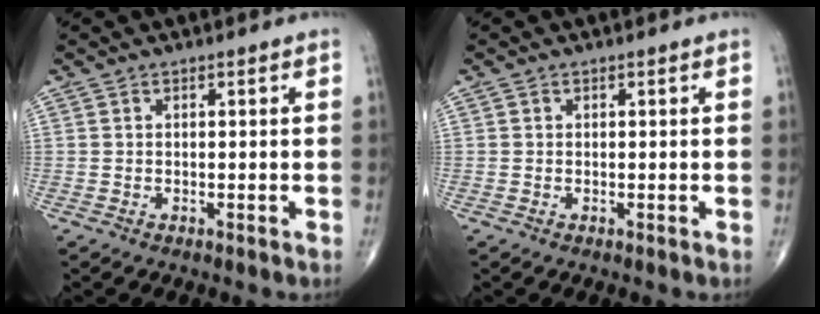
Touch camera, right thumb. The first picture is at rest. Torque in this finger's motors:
{"motor_torque": [-0.46, -0.13, -0.14, 0.03, 0.03]}